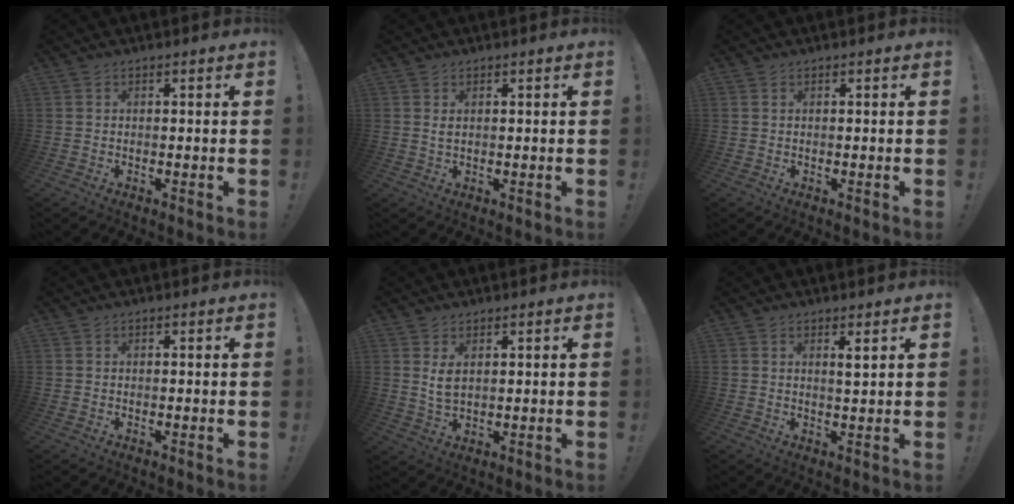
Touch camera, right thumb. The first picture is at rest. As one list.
[{"total": 1.3, "force": [0.3, 0.5, 1.1], "torque": [-0.020, 0.000, 0.004]}, {"total": 0.0}, {"total": 0.0}, {"total": 4.2, "force": [1.4, 2.1, 3.4], "torque": [-0.064, -0.005, 0.022]}, {"total": 2.5, "force": [1.3, 0.0, 2.1], "torque": [-0.024, -0.014, 0.016]}]